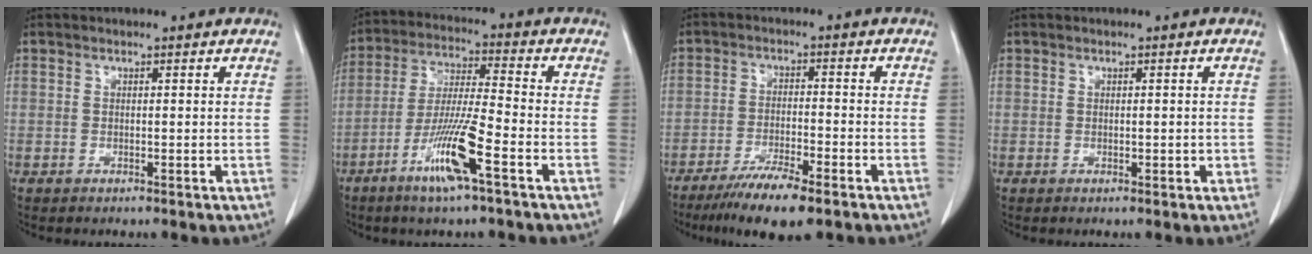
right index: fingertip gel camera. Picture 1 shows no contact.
{"total": 11.1, "force": [-5.5, 0.0, 9.7], "torque": [-0.189, -0.013, -0.109]}
{"total": 8.6, "force": [-6.2, 0.8, 6.0], "torque": [-0.100, -0.020, -0.104]}
{"total": 1.1, "force": [-0.2, 0.6, 0.9], "torque": [-0.013, 0.003, 0.002]}